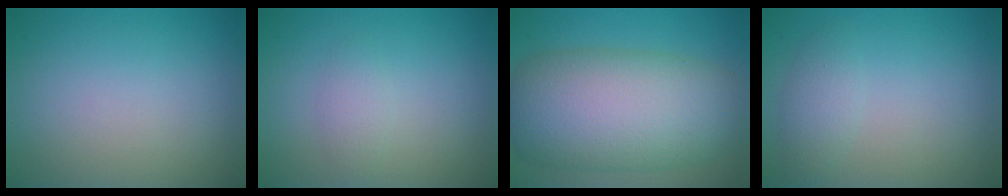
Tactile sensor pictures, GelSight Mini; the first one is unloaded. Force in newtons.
{"total": 1.4, "press": 1.4, "slide": 0.1}
{"total": 12.0, "press": 12.0, "slide": 0.2}
{"total": 1.7, "press": 1.7, "slide": 0.1}